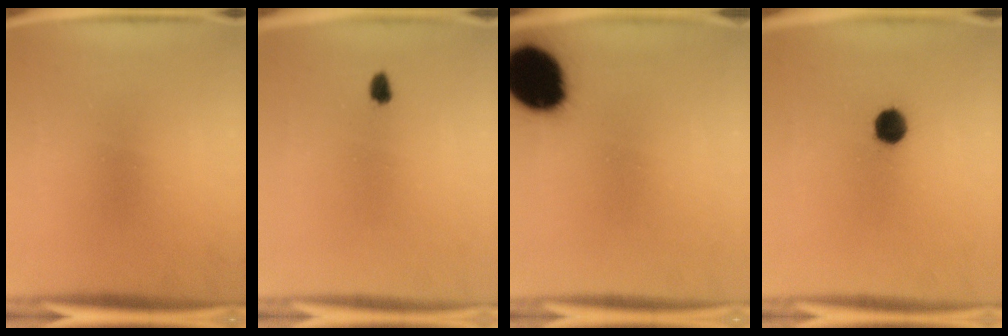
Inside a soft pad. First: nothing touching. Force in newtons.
{"total": 1.4}
{"total": 18.9}
{"total": 5.2}